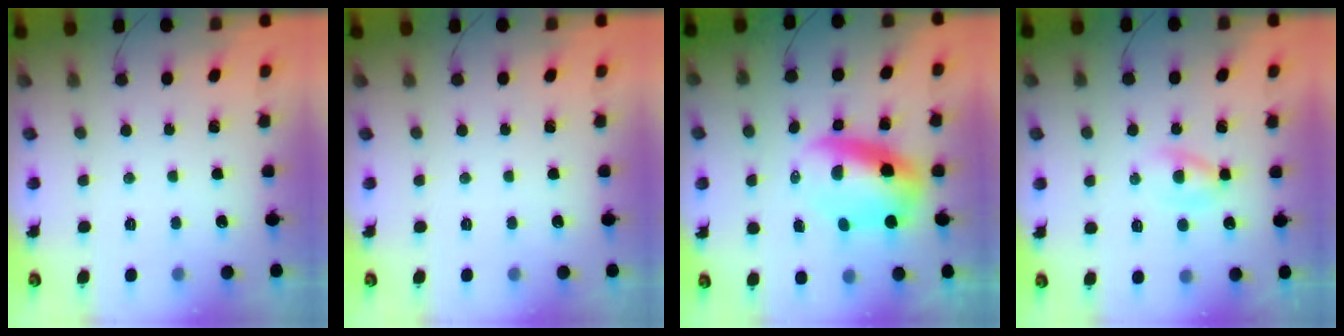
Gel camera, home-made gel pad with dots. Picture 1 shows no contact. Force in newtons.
{"total": 0.0}
{"total": 8.9, "press": 8.7, "slide": 2.2}
{"total": 2.7, "press": 2.5, "slide": 1.1}